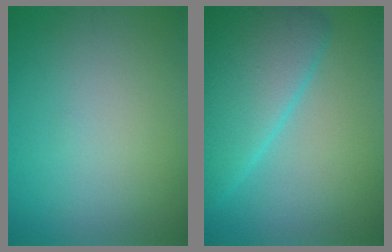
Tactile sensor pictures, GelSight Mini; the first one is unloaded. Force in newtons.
{"total": 8.2, "press": 8.2, "slide": 0.3}